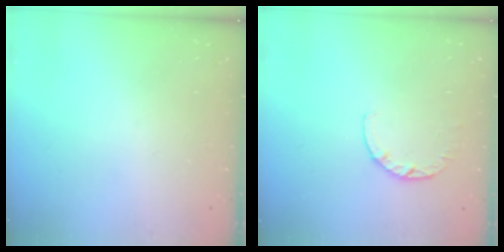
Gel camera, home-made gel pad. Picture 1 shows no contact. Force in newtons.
{"total": 3.0, "press": 2.9, "slide": 0.4}